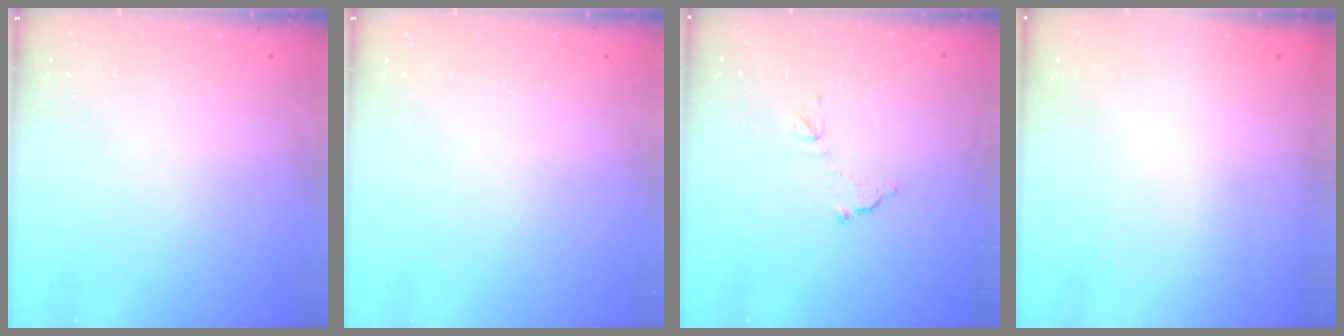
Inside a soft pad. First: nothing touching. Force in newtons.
{"total": 0.0}
{"total": 6.4, "press": 6.3, "slide": 0.5}
{"total": 3.2, "press": 3.0, "slide": 1.1}